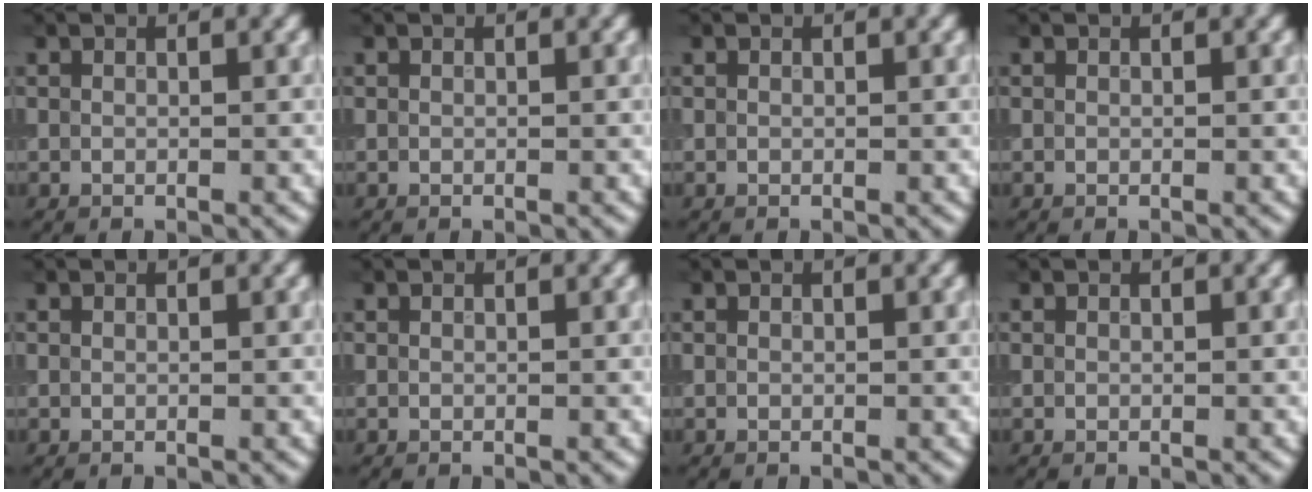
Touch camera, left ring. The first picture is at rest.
{"total": 0.0}
{"total": 0.0}
{"total": 0.0}
{"total": 0.0}
{"total": 0.0}
{"total": 0.0}
{"total": 0.0}